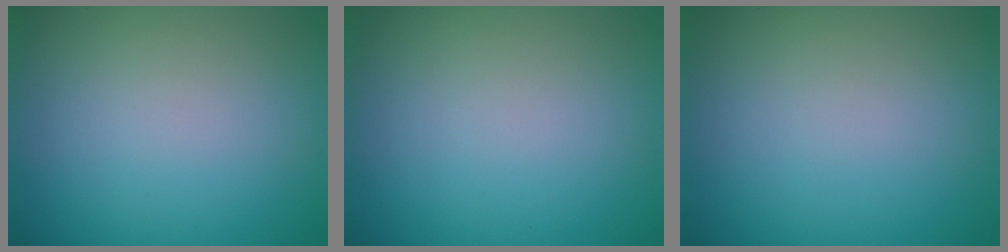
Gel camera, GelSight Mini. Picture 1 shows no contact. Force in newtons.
{"total": 0.0}
{"total": 0.0}